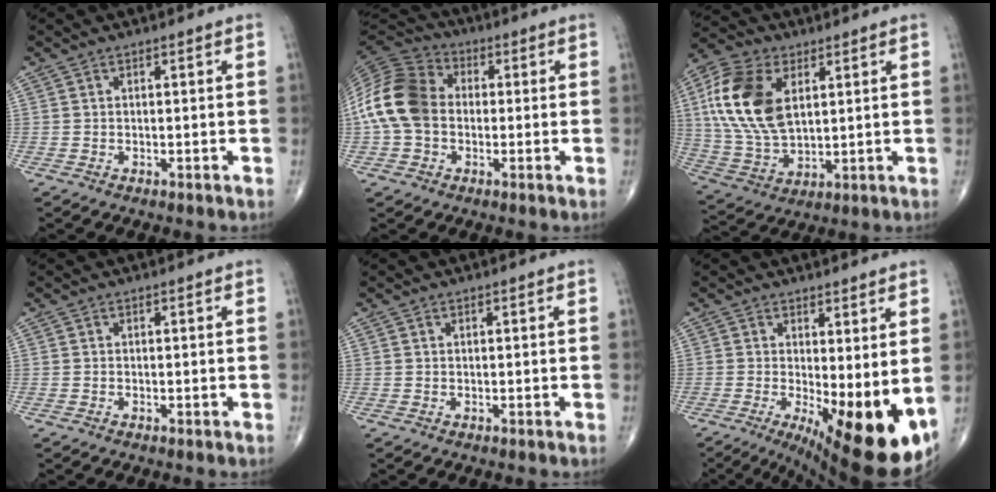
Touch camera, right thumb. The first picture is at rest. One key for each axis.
{"total": 14.0, "fx": -0.4, "fy": 10.7, "fz": 9.1, "tx": -0.180, "ty": 0.034, "tz": -0.017}
{"total": 18.0, "fx": 4.9, "fy": 10.6, "fz": 13.6, "tx": -0.273, "ty": -0.010, "tz": 0.091}
{"total": 0.0}
{"total": 0.0}
{"total": 14.8, "fx": -1.7, "fy": 5.1, "fz": 13.8, "tx": -0.191, "ty": -0.031, "tz": -0.006}